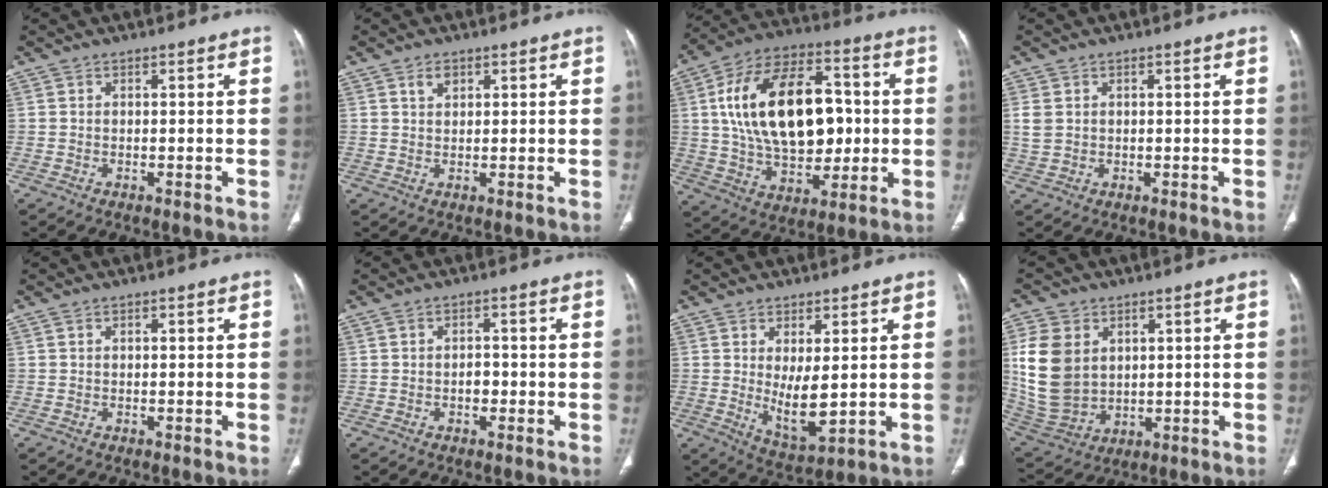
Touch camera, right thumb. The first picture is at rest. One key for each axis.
{"total": 2.2, "fx": 1.2, "fy": 1.4, "fz": 1.2, "tx": -0.016, "ty": -0.005, "tz": 0.024}
{"total": 24.8, "fx": 2.4, "fy": 14.9, "fz": 19.6, "tx": -0.311, "ty": 0.014, "tz": 0.047}
{"total": 3.0, "fx": 0.7, "fy": 2.4, "fz": 1.7, "tx": -0.037, "ty": 0.003, "tz": 0.018}
{"total": 0.0}
{"total": 1.8, "fx": -0.6, "fy": 1.3, "fz": 1.2, "tx": -0.007, "ty": 0.007, "tz": -0.011}
{"total": 7.6, "fx": 0.7, "fy": 2.8, "fz": 7.0, "tx": -0.112, "ty": -0.027, "tz": 0.028}
{"total": 14.1, "fx": 3.3, "fy": 10.6, "fz": 8.7, "tx": -0.162, "ty": -0.012, "tz": 0.081}